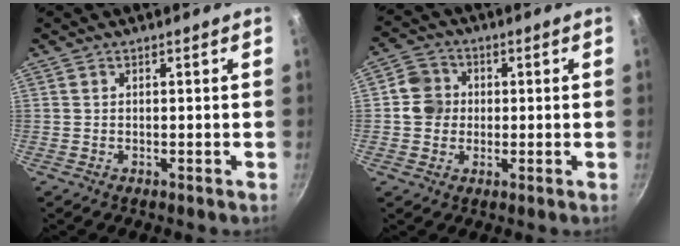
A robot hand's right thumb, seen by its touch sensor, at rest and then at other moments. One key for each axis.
{"total": 6.4, "fx": 0.1, "fy": 5.9, "fz": 2.6, "tx": -0.028, "ty": 0.011, "tz": -0.005}